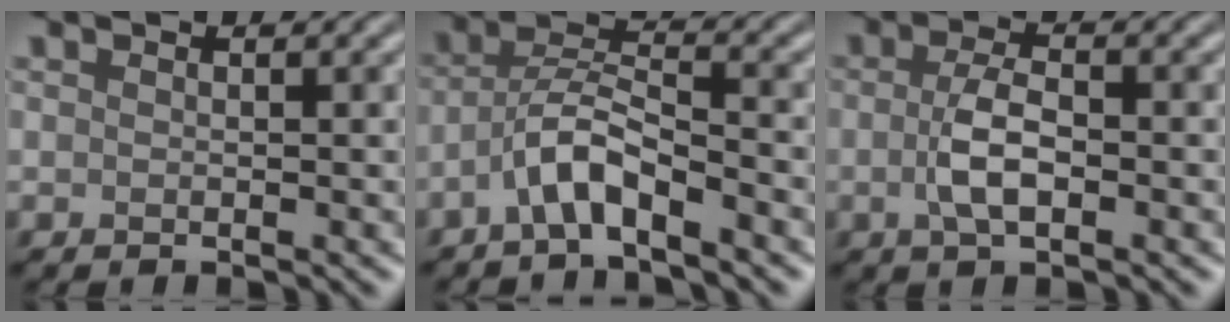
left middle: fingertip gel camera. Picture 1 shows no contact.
{"total": 4.0, "force": [-2.5, 0.9, 2.9], "torque": [-0.056, 0.016, -0.056]}
{"total": 3.4, "force": [-0.6, 1.4, 3.0], "torque": [-0.061, 0.001, -0.015]}